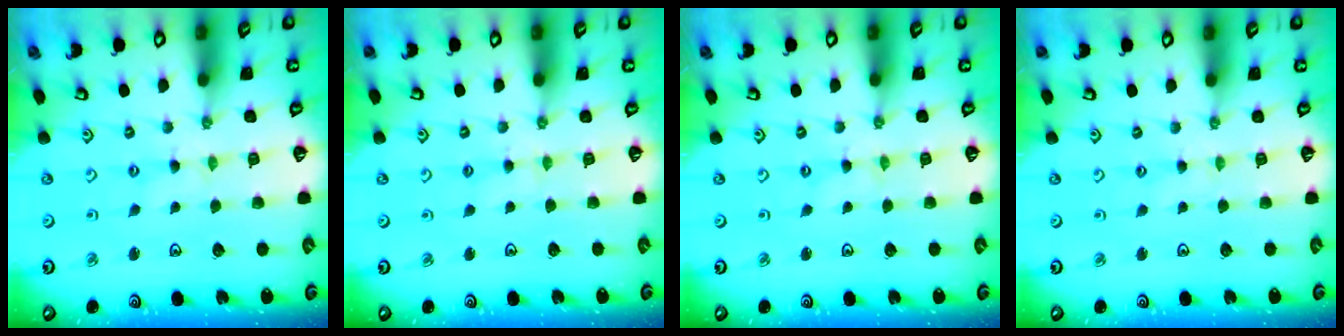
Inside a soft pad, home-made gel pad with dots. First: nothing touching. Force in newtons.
{"total": 3.7, "press": 3.7, "slide": 0.5}
{"total": 0.7, "press": 0.7, "slide": 0.1}
{"total": 1.5, "press": 1.5, "slide": 0.3}